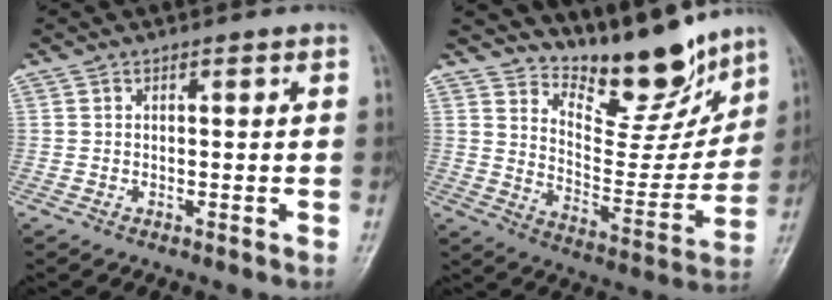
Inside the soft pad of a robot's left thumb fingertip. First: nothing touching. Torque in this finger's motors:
{"motor_torque": [0.41, -0.11, 0.06, -0.24, 0.02]}